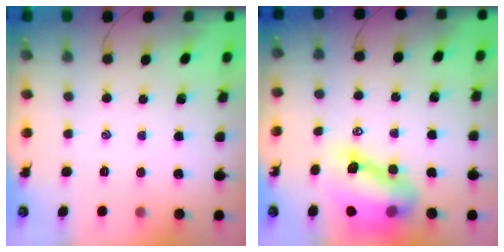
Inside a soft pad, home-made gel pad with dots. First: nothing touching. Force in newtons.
{"total": 13.3, "press": 12.7, "slide": 4.1}